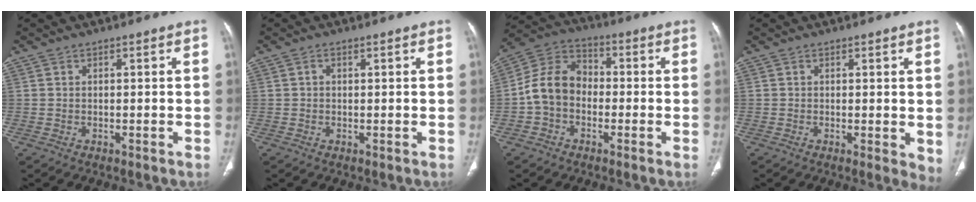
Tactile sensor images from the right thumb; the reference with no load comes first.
{"total": 0.8, "force": [0.2, 0.6, 0.6], "torque": [-0.007, 0.001, 0.003]}
{"total": 10.1, "force": [-1.8, 7.8, 6.0], "torque": [-0.101, 0.039, -0.049]}
{"total": 3.8, "force": [0.2, 1.4, 3.5], "torque": [-0.044, -0.012, 0.001]}